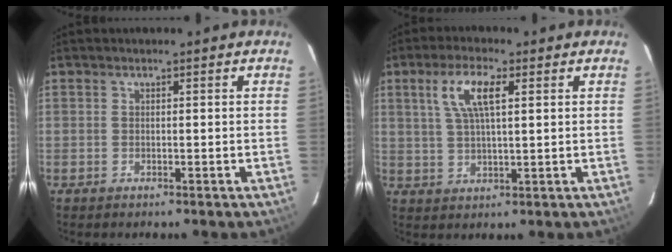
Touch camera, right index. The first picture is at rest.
{"total": 7.3, "force": [2.8, 2.2, 6.4], "torque": [-0.126, 0.009, 0.054]}